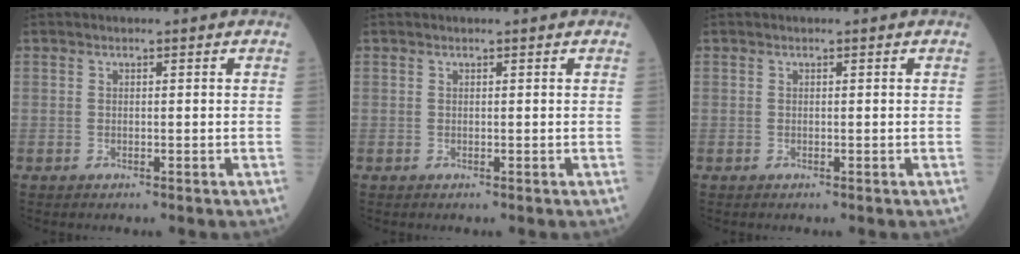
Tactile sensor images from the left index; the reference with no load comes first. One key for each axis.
{"total": 0.0}
{"total": 0.0}